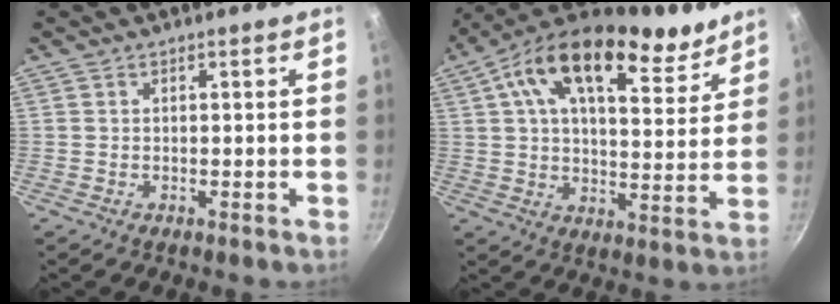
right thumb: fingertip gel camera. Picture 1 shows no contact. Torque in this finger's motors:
{"motor_torque": [0.68, 4.33, 0.67, -0.12, 0.25]}